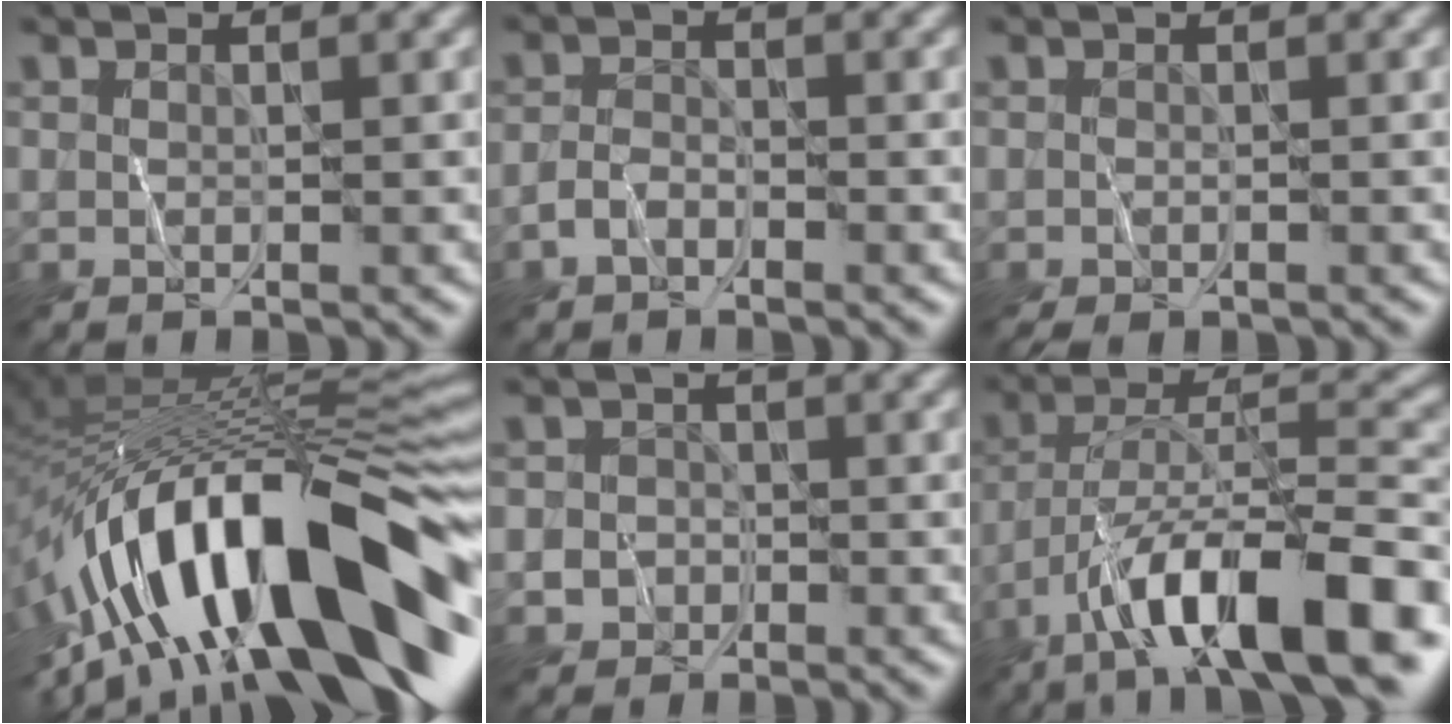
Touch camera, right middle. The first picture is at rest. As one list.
[{"total": 1.4, "force": [-1.1, 0.6, 0.5], "torque": [-0.008, 0.006, -0.026]}, {"total": 0.8, "force": [-0.6, 0.1, 0.5], "torque": [-0.013, -0.001, -0.012]}, {"total": 15.9, "force": [-7.1, 5.8, 12.9], "torque": [-0.214, 0.035, -0.129]}, {"total": 2.6, "force": [-1.2, 2.3, 0.2], "torque": [0.024, 0.003, -0.032]}, {"total": 12.7, "force": [-7.4, 3.8, 9.6], "torque": [-0.152, 0.014, -0.130]}]